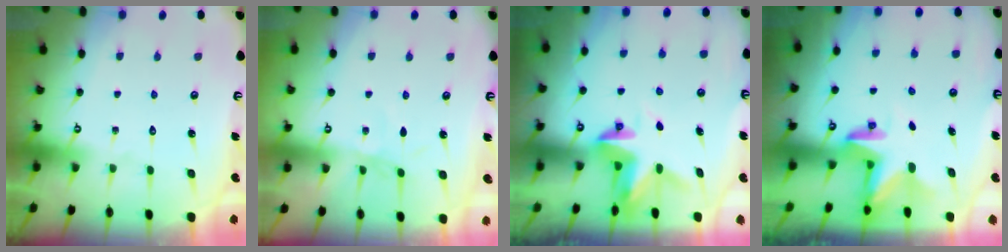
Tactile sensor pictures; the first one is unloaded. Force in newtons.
{"total": 2.1, "press": 2.1, "slide": 0.5}
{"total": 3.6, "press": 3.6, "slide": 0.2}
{"total": 2.8, "press": 2.8, "slide": 0.2}